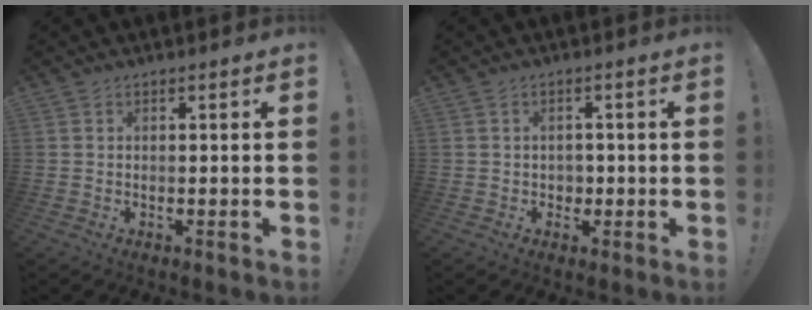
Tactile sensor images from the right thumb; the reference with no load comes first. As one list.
[{"total": 2.7, "force": [-0.1, 2.6, 0.6], "torque": [-0.008, 0.000, -0.003]}]